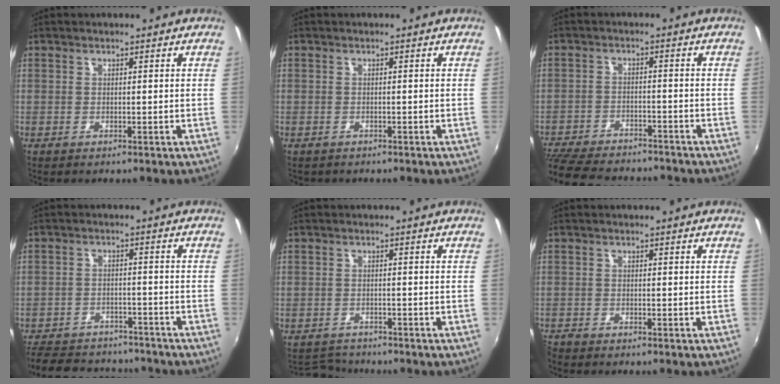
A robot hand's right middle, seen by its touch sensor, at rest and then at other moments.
{"total": 0.7, "force": [-0.6, 0.3, 0.1], "torque": [-0.007, 0.000, -0.007]}
{"total": 17.1, "force": [-14.7, 5.0, 7.3], "torque": [-0.167, -0.023, -0.223]}
{"total": 16.2, "force": [-13.7, 6.7, 5.7], "torque": [-0.142, 0.017, -0.189]}
{"total": 3.4, "force": [-3.3, 0.8, -0.1], "torque": [-0.012, 0.002, -0.060]}
{"total": 1.3, "force": [-1.3, 0.1, 0.3], "torque": [-0.007, -0.008, -0.027]}